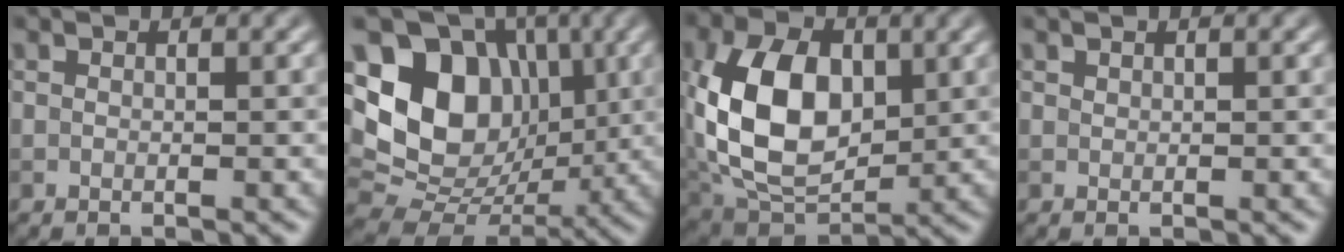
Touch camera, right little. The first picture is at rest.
{"total": 11.8, "force": [2.1, 9.3, 6.9], "torque": [-0.129, -0.002, 0.027]}
{"total": 11.1, "force": [0.9, 7.3, 8.3], "torque": [-0.178, 0.000, 0.016]}
{"total": 0.0}